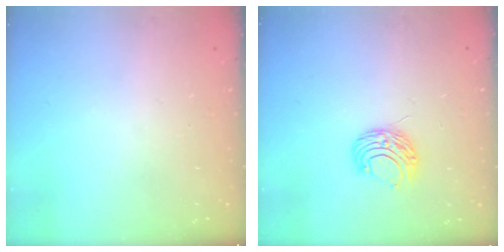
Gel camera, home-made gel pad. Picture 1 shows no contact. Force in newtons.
{"total": 7.5, "press": 7.4, "slide": 0.6}